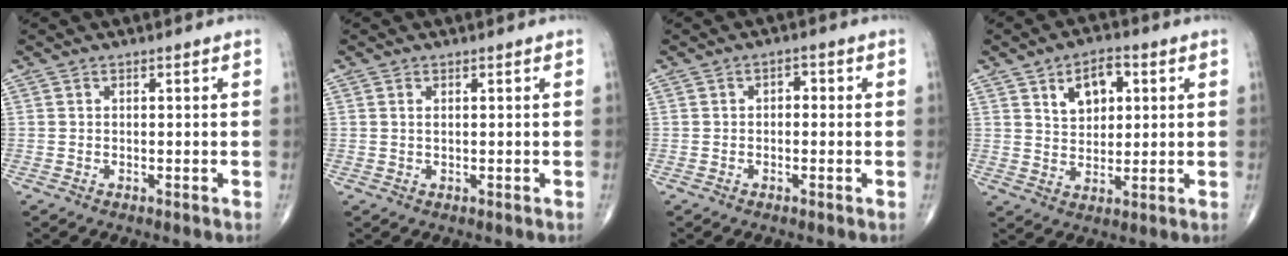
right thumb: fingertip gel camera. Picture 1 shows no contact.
{"total": 0.8, "force": [0.3, 0.3, 0.7], "torque": [-0.017, 0.004, 0.008]}
{"total": 2.0, "force": [0.1, 1.3, 1.5], "torque": [-0.010, 0.008, -0.005]}
{"total": 8.2, "force": [3.2, 5.1, 5.6], "torque": [-0.061, -0.009, 0.052]}